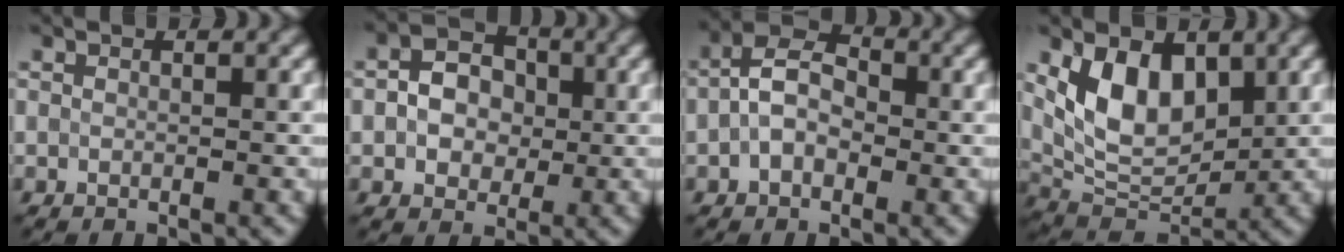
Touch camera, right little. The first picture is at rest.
{"total": 4.2, "force": [-0.1, 3.3, 2.6], "torque": [-0.046, 0.009, -0.008]}
{"total": 4.1, "force": [-0.8, 2.6, 3.1], "torque": [-0.055, 0.016, -0.024]}
{"total": 6.7, "force": [2.2, 4.0, 5.0], "torque": [-0.086, -0.008, 0.042]}